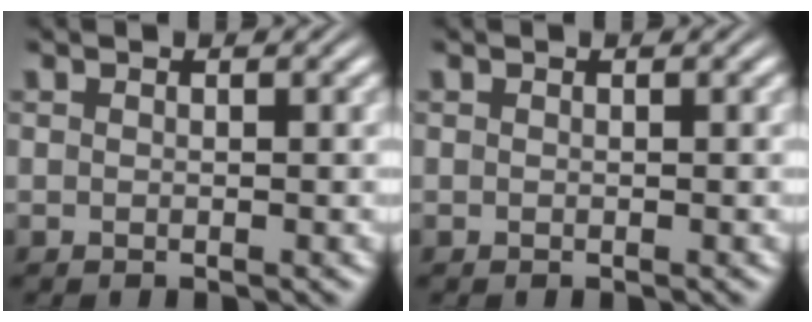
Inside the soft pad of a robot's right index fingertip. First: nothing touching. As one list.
[{"total": 0.0}]